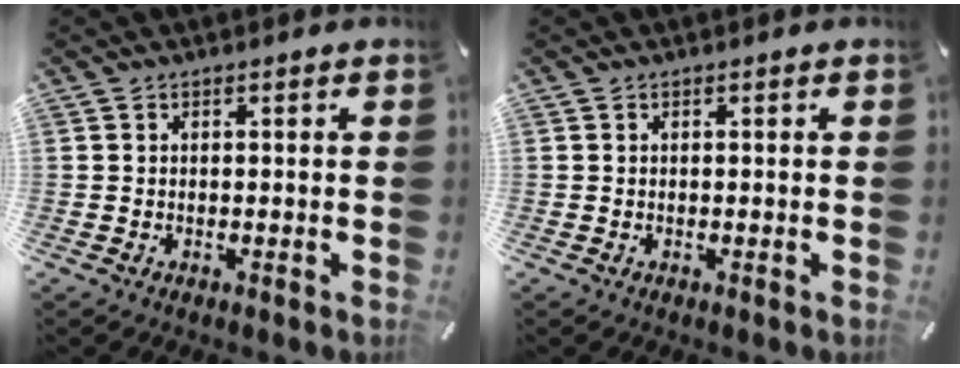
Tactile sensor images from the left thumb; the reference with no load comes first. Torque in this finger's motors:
{"motor_torque": [0.16, 0.16, 0.01, -0.01, 0.02]}